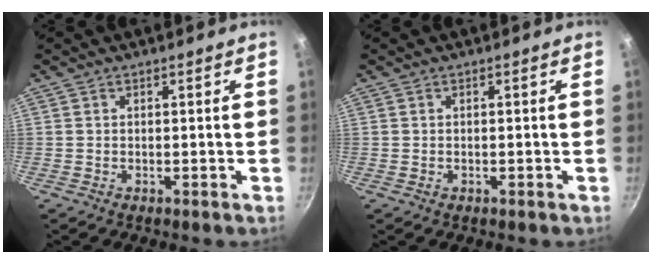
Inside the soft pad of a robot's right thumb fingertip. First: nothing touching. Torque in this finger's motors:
{"motor_torque": [0.28, 0.13, 0.09, 0.23, 0.01]}